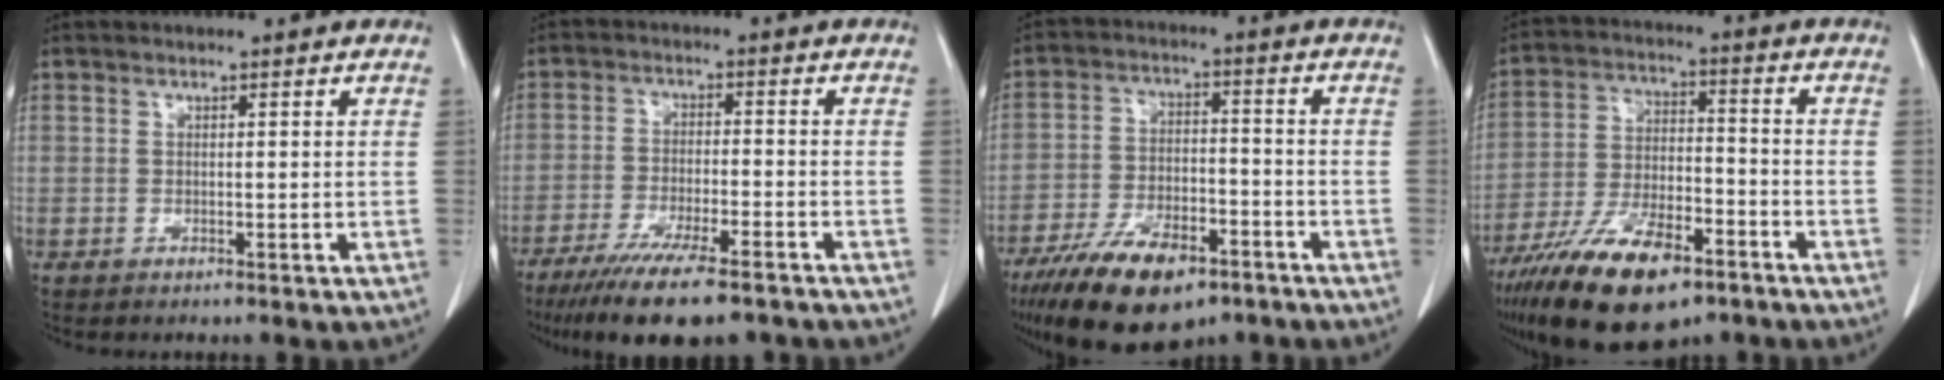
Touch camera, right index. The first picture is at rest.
{"total": 13.8, "force": [-10.6, 2.2, 8.5], "torque": [-0.142, -0.032, -0.169]}
{"total": 14.6, "force": [-9.8, 5.6, 9.3], "torque": [-0.175, -0.015, -0.165]}
{"total": 16.2, "force": [-10.6, 5.4, 10.9], "torque": [-0.223, -0.023, -0.188]}